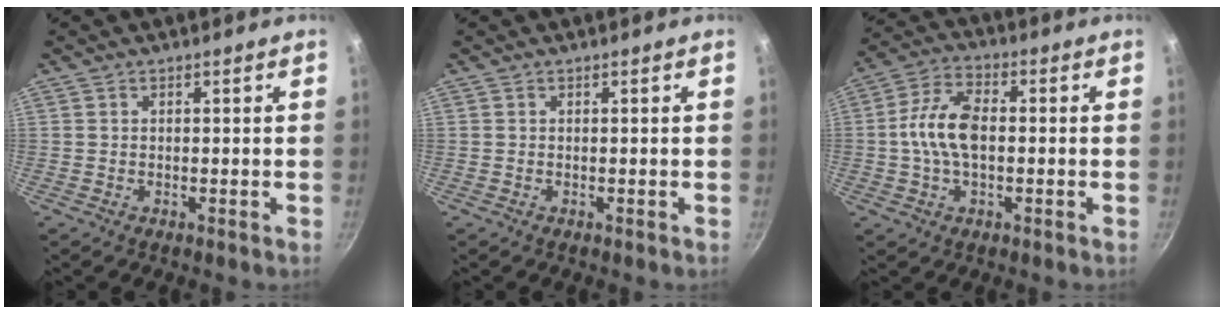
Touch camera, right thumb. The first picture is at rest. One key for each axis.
{"total": 0.0}
{"total": 10.2, "fx": -0.3, "fy": 6.0, "fz": 8.2, "tx": -0.151, "ty": 0.029, "tz": -0.017}